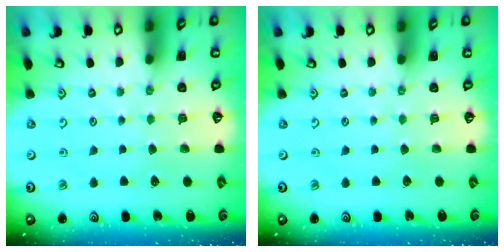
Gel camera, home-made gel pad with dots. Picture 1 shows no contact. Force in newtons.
{"total": 0.0}